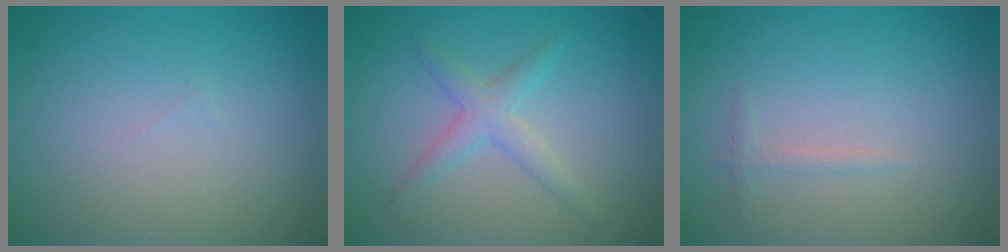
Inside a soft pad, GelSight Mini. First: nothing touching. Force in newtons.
{"total": 2.2, "press": 2.2, "slide": 0.1}
{"total": 0.8, "press": 0.8, "slide": 0.0}